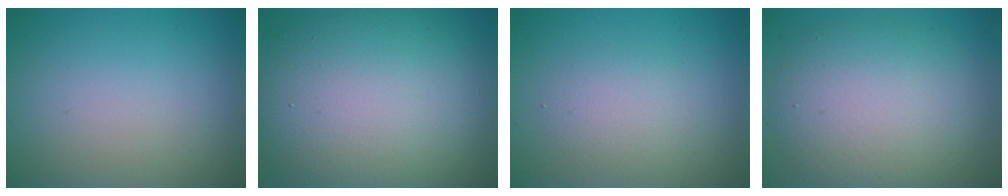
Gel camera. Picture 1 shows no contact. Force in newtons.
{"total": 13.7, "press": 13.7, "slide": 0.9}
{"total": 2.3, "press": 2.3, "slide": 0.2}
{"total": 7.9, "press": 7.9, "slide": 0.8}